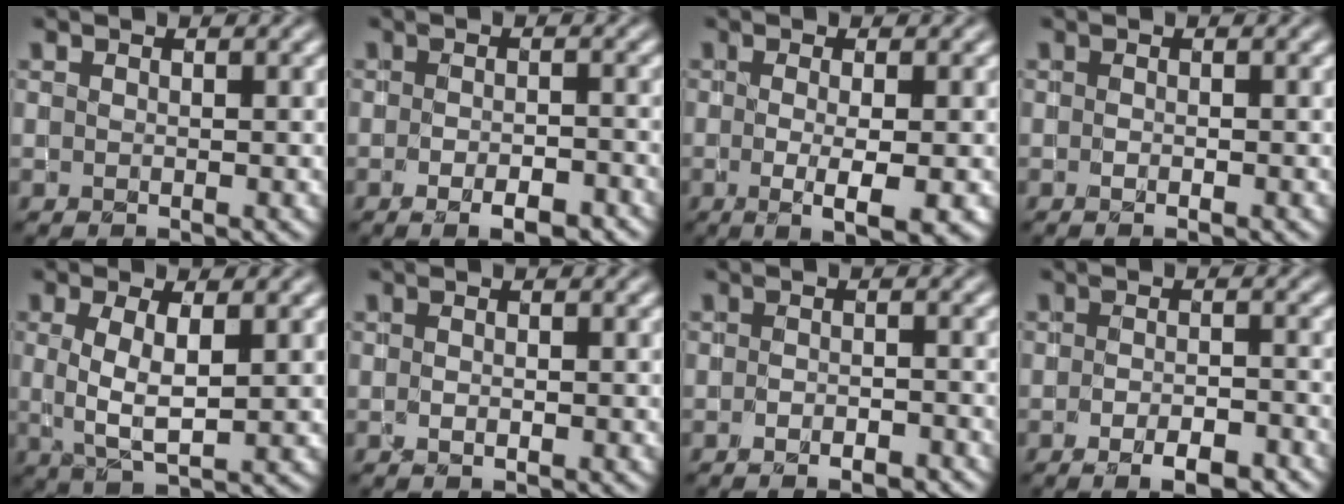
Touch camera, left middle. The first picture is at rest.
{"total": 3.4, "force": [-1.8, 1.3, 2.6], "torque": [-0.040, -0.001, -0.021]}
{"total": 3.8, "force": [-0.7, 0.8, 3.6], "torque": [-0.062, -0.012, -0.009]}
{"total": 0.6, "force": [-0.4, 0.1, 0.5], "torque": [-0.009, -0.002, -0.005]}
{"total": 3.9, "force": [0.5, 1.2, 3.7], "torque": [-0.077, -0.001, 0.012]}
{"total": 0.6, "force": [-0.2, 0.3, 0.4], "torque": [-0.013, -0.001, -0.002]}
{"total": 2.1, "force": [-1.4, 0.8, 1.3], "torque": [-0.016, 0.004, -0.020]}
{"total": 3.7, "force": [-2.1, 1.3, 2.8], "torque": [-0.042, 0.001, -0.026]}